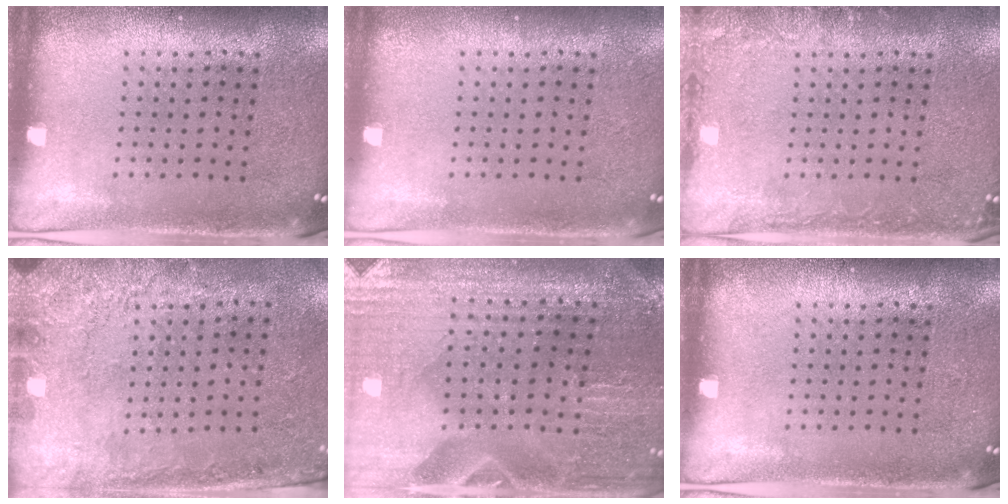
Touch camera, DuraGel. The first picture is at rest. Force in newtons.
{"total": 0.0}
{"total": 2.0, "press": 2.0, "slide": 0.2}
{"total": 2.7, "press": 2.0, "slide": 1.9}
{"total": 1.5, "press": 1.4, "slide": 0.2}
{"total": 0.0}